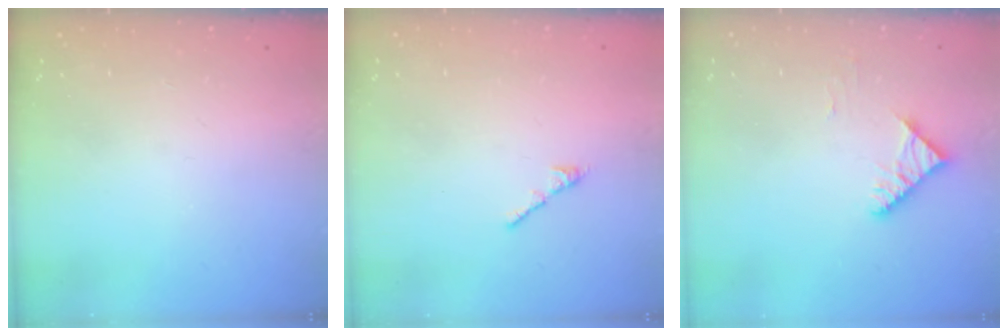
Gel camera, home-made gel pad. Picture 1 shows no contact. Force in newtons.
{"total": 2.7, "press": 2.6, "slide": 0.7}
{"total": 4.5, "press": 4.4, "slide": 0.8}